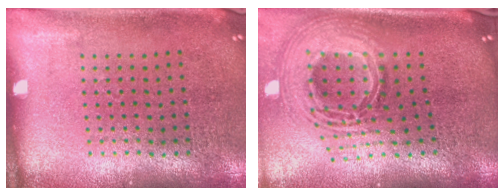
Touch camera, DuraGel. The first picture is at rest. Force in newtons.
{"total": 3.0, "press": 2.0, "slide": 2.2}